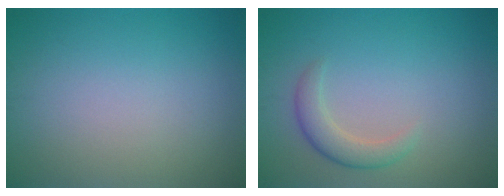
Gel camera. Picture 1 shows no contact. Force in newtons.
{"total": 2.5, "press": 2.5, "slide": 0.1}